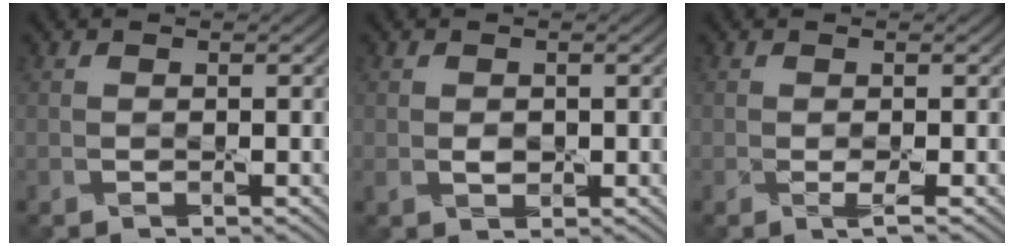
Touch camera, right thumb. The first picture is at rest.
{"total": 1.4, "force": [-0.1, 1.0, 1.0], "torque": [-0.021, -0.006, 0.002]}
{"total": 1.1, "force": [-0.2, 0.1, 1.1], "torque": [-0.023, -0.005, -0.006]}